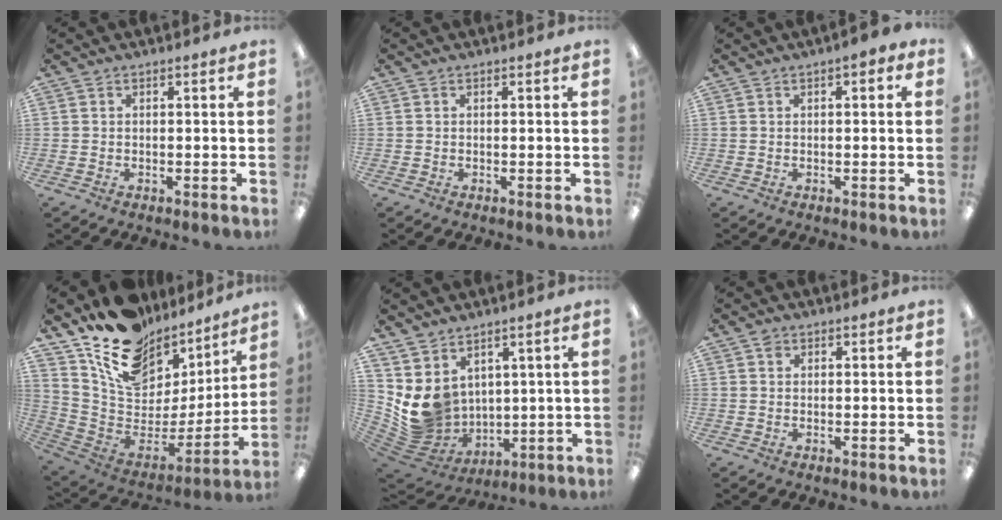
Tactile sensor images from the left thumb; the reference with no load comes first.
{"total": 0.0}
{"total": 1.8, "force": [0.4, 0.7, 1.6], "torque": [-0.025, 0.003, 0.003]}
{"total": 18.2, "force": [12.7, 10.7, 7.4], "torque": [-0.129, -0.097, 0.233]}
{"total": 9.4, "force": [3.9, 8.0, 2.8], "torque": [-0.096, -0.042, 0.087]}
{"total": 1.0, "force": [0.5, 0.8, 0.4], "torque": [-0.009, 0.003, 0.010]}